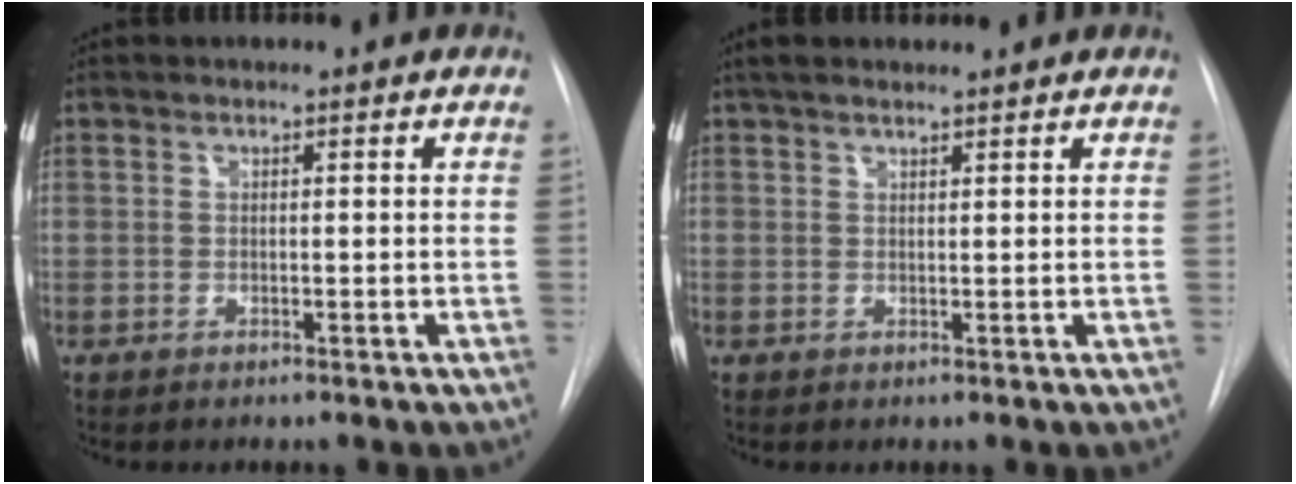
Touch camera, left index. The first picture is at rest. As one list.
[{"total": 3.4, "force": [2.8, 1.1, 1.7], "torque": [-0.025, 0.022, 0.046]}]